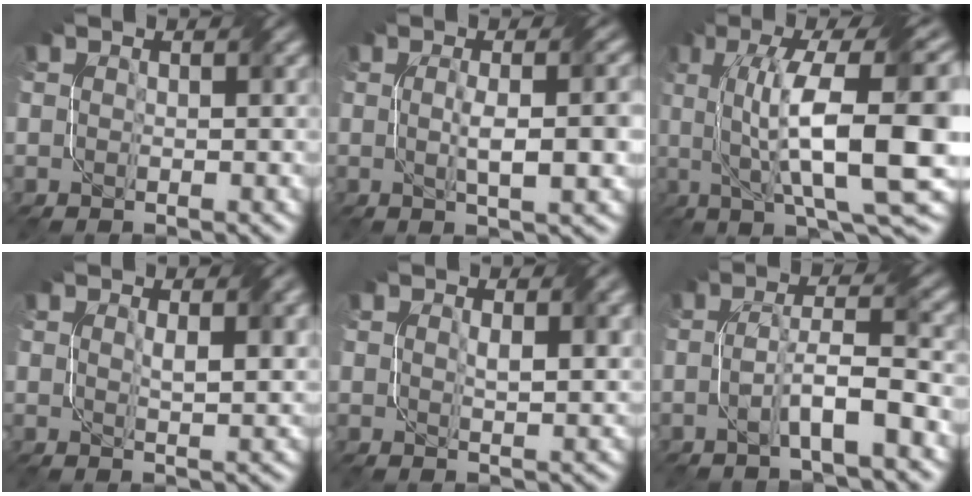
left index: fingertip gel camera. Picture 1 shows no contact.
{"total": 5.1, "force": [-0.2, 1.2, 4.9], "torque": [-0.069, 0.005, -0.003]}
{"total": 14.9, "force": [2.0, 3.9, 14.2], "torque": [-0.211, 0.015, 0.036]}
{"total": 2.3, "force": [1.0, 0.5, 2.1], "torque": [-0.034, -0.001, 0.020]}
{"total": 2.0, "force": [0.8, 0.5, 1.8], "torque": [-0.028, -0.002, 0.018]}
{"total": 4.1, "force": [-1.5, 0.4, 3.8], "torque": [-0.068, 0.012, -0.032]}